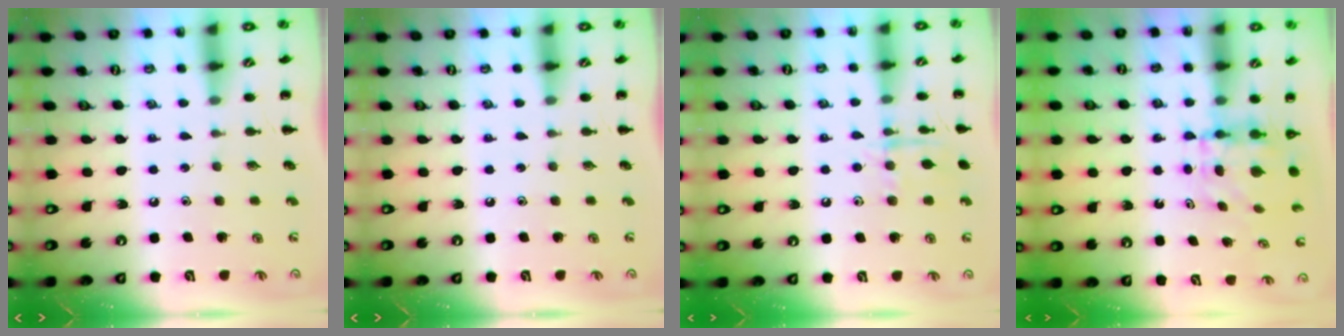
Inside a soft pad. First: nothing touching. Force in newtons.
{"total": 0.0}
{"total": 8.8, "press": 8.8, "slide": 0.6}
{"total": 4.6, "press": 4.5, "slide": 0.6}